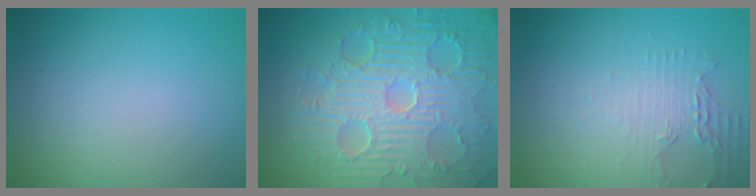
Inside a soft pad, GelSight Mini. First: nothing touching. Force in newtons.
{"total": 11.0, "press": 7.2, "slide": 8.3}
{"total": 2.0, "press": 1.6, "slide": 1.1}